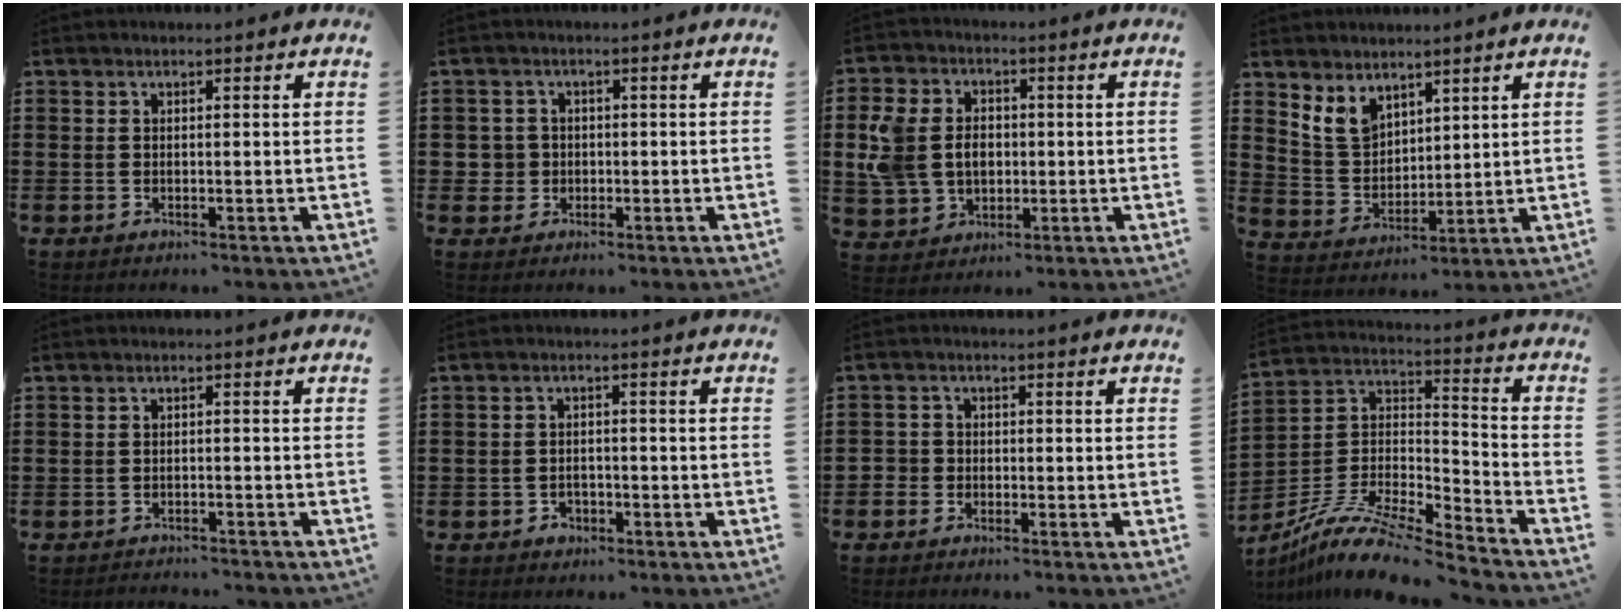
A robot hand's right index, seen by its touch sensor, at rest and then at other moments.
{"total": 3.0, "force": [-0.4, 2.9, 0.6], "torque": [-0.033, 0.005, -0.014]}
{"total": 7.9, "force": [0.3, 6.6, 4.4], "torque": [-0.132, 0.013, 0.001]}
{"total": 5.7, "force": [4.0, 3.6, 1.9], "torque": [-0.057, 0.001, 0.078]}
{"total": 1.5, "force": [-1.5, 0.1, 0.0], "torque": [-0.005, 0.002, -0.033]}
{"total": 1.7, "force": [-1.2, 1.2, 0.5], "torque": [-0.015, 0.001, -0.026]}
{"total": 1.8, "force": [-1.1, 1.4, 0.1], "torque": [-0.007, 0.006, -0.026]}
{"total": 11.5, "force": [-9.8, 2.1, 5.7], "torque": [-0.120, 0.022, -0.196]}